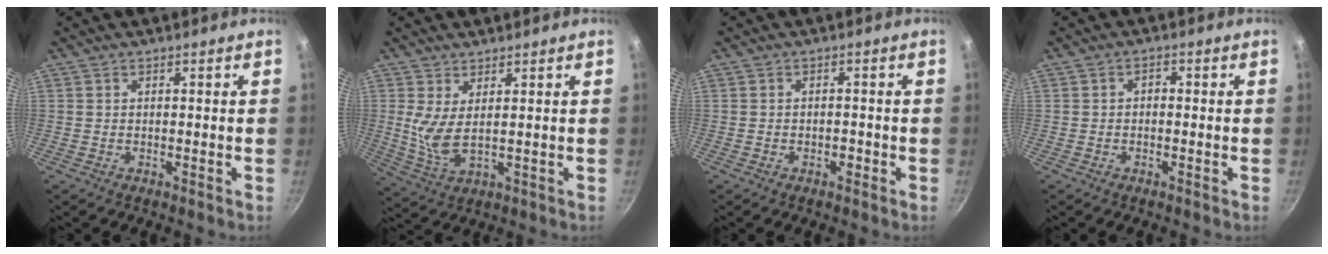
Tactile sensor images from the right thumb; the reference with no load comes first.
{"total": 5.7, "force": [1.9, 2.0, 5.0], "torque": [-0.103, -0.025, 0.043]}
{"total": 1.5, "force": [-0.7, 1.0, 0.9], "torque": [-0.012, 0.007, -0.010]}
{"total": 1.3, "force": [-0.4, 0.9, 0.8], "torque": [-0.015, 0.008, -0.007]}